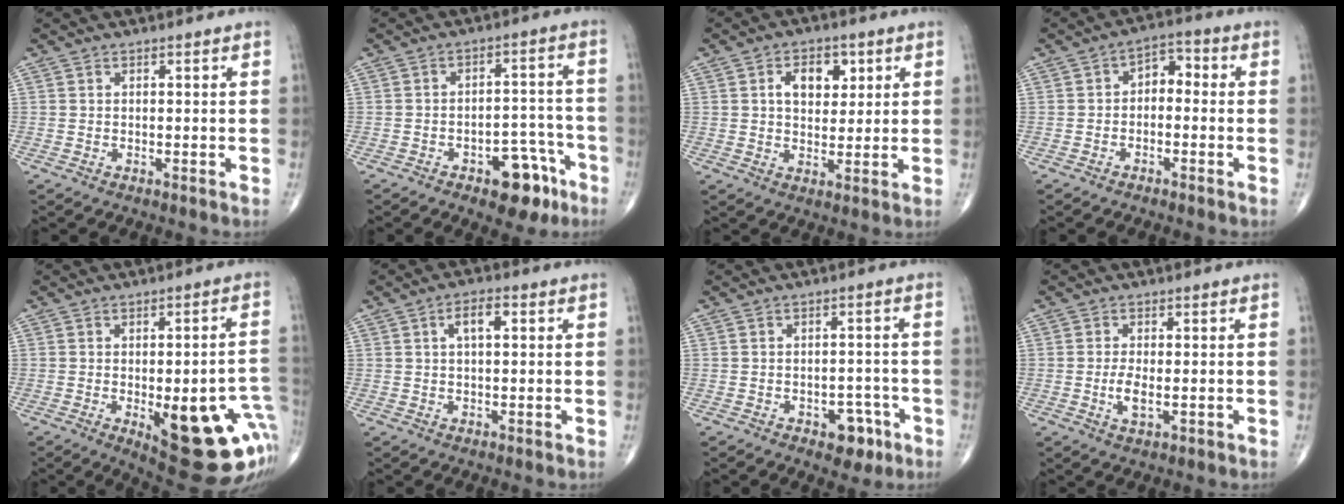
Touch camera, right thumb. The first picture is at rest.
{"total": 9.9, "force": [-5.5, 5.0, 6.5], "torque": [-0.056, 0.046, -0.071]}
{"total": 7.4, "force": [2.4, 4.8, 5.1], "torque": [-0.049, -0.008, 0.036]}
{"total": 4.7, "force": [-0.4, 3.1, 3.5], "torque": [-0.033, 0.029, -0.022]}
{"total": 22.4, "force": [-6.2, 8.3, 19.9], "torque": [-0.180, 0.011, -0.049]}
{"total": 4.3, "force": [1.2, 1.8, 3.7], "torque": [-0.058, 0.008, 0.017]}
{"total": 2.6, "force": [-1.1, 1.8, 1.6], "torque": [-0.007, 0.003, -0.011]}
{"total": 3.6, "force": [-0.7, 1.5, 3.2], "torque": [-0.068, -0.005, -0.013]}